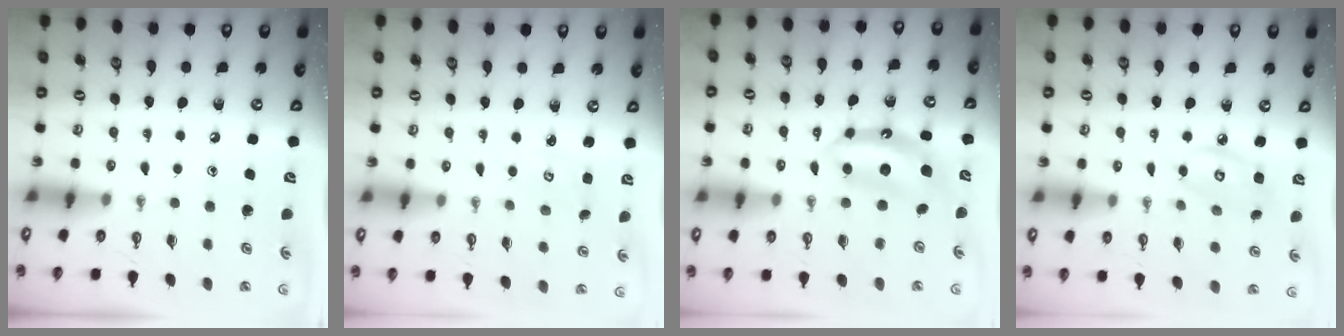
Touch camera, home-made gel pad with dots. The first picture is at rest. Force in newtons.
{"total": 1.8, "press": 1.8, "slide": 0.2}
{"total": 7.4, "press": 7.4, "slide": 0.5}
{"total": 6.2, "press": 6.2, "slide": 0.2}